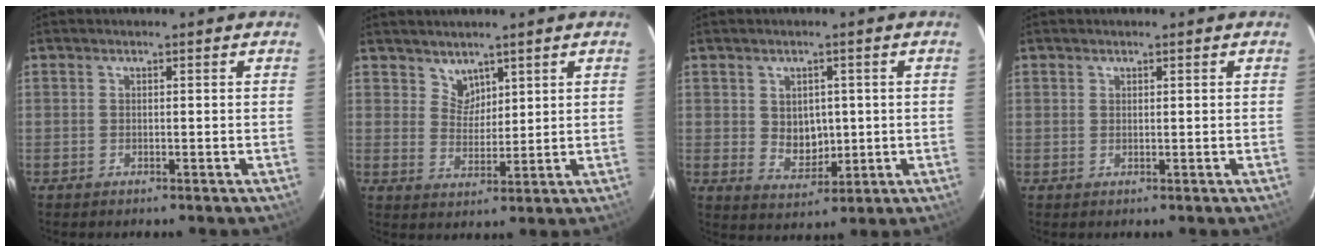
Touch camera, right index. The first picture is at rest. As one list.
[{"total": 3.8, "force": [2.9, 2.4, 0.3], "torque": [0.004, 0.006, 0.055]}, {"total": 5.5, "force": [0.6, 4.5, 3.0], "torque": [-0.051, 0.002, 0.023]}, {"total": 0.7, "force": [0.2, 0.7, -0.1], "torque": [0.004, 0.003, 0.002]}]